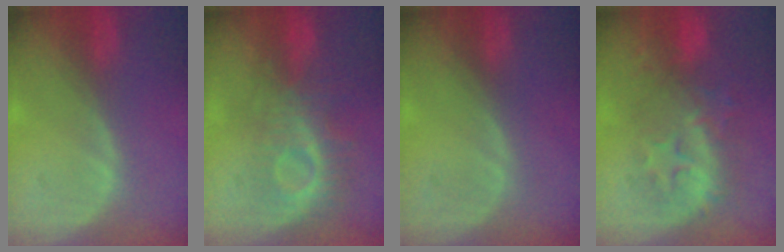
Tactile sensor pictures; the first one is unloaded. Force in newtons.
{"total": 9.2, "press": 8.2, "slide": 4.0}
{"total": 0.0}
{"total": 9.2, "press": 8.8, "slide": 2.5}